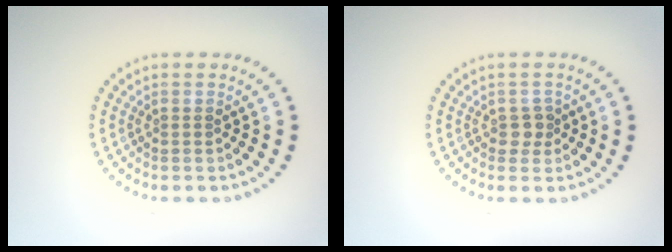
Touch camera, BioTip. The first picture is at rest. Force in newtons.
{"total": 1.4, "press": 1.1, "slide": 0.8}